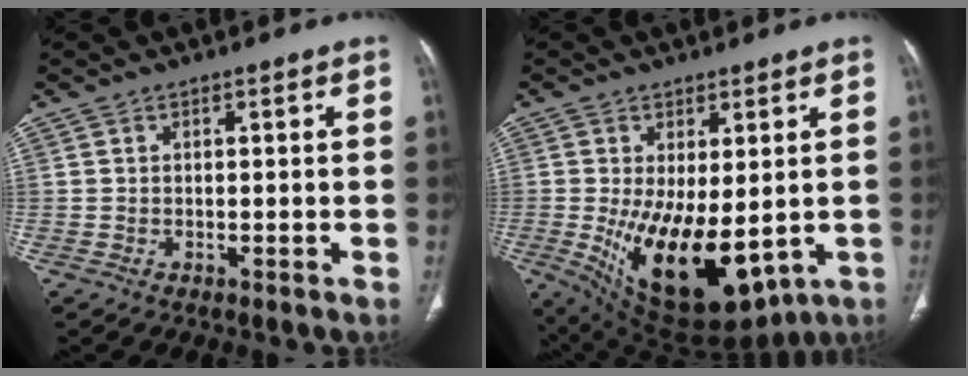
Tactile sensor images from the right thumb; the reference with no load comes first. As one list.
[{"total": 17.6, "force": [-2.8, 8.7, 15.0], "torque": [-0.240, -0.029, -0.012]}]